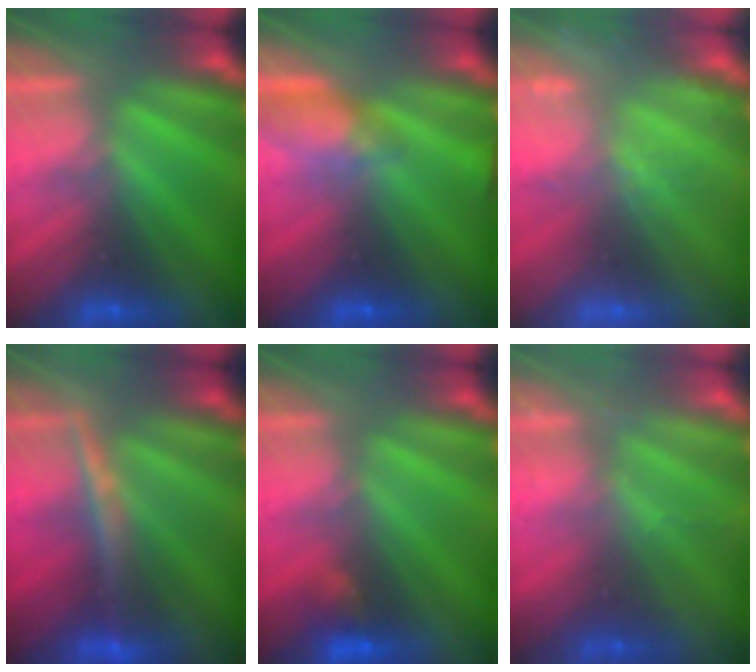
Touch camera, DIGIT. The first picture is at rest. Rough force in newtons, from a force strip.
{"total": 4.8}
{"total": 2.0}
{"total": 5.2}
{"total": 3.3}
{"total": 2.4}